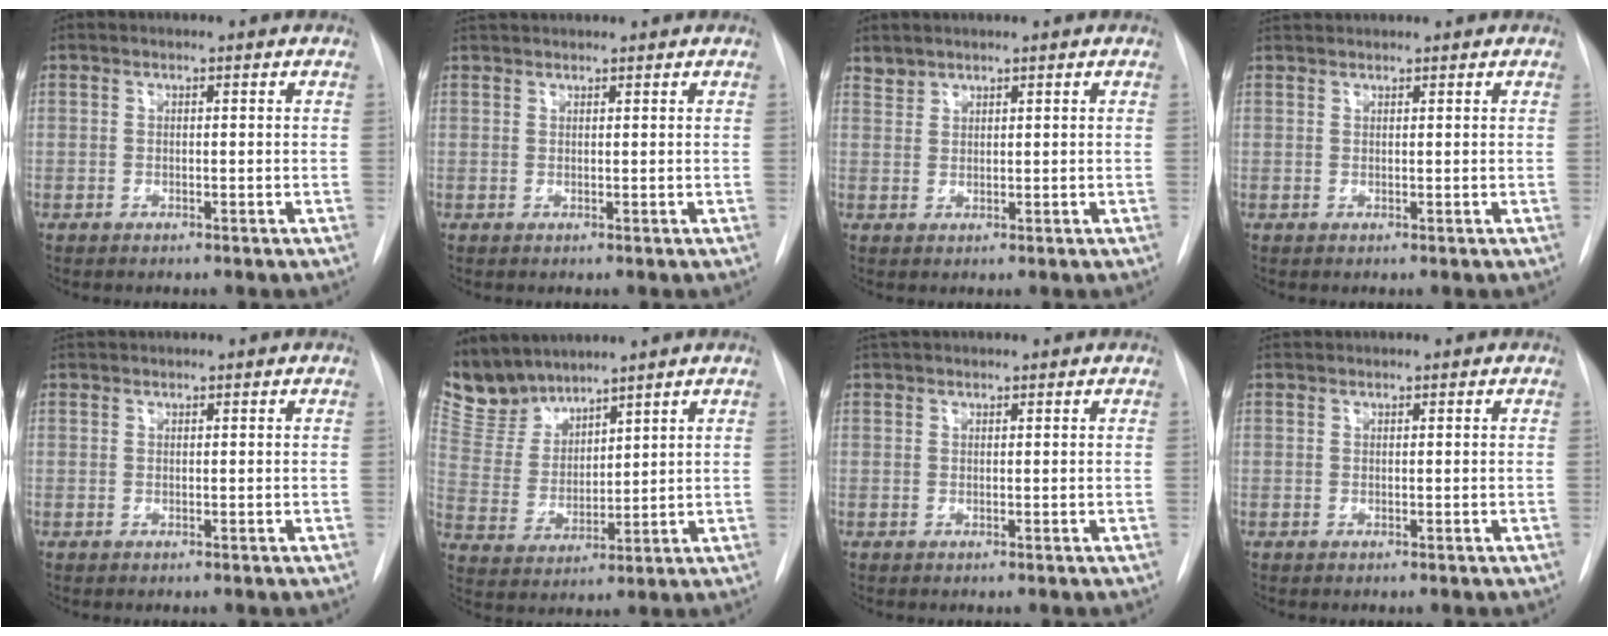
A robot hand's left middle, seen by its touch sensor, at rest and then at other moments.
{"total": 3.4, "force": [3.2, 0.5, 1.0], "torque": [-0.009, 0.035, 0.055]}
{"total": 1.5, "force": [1.4, 0.4, -0.2], "torque": [0.006, 0.005, 0.028]}
{"total": 2.7, "force": [2.6, 0.3, 0.6], "torque": [-0.005, 0.031, 0.047]}
{"total": 2.0, "force": [2.0, 0.2, 0.4], "torque": [-0.005, 0.027, 0.037]}
{"total": 7.9, "force": [7.6, 2.1, 0.7], "torque": [-0.028, 0.006, 0.172]}
{"total": 3.9, "force": [3.6, 0.9, 1.3], "torque": [-0.013, 0.038, 0.059]}
{"total": 1.7, "force": [1.7, 0.1, 0.2], "torque": [-0.004, 0.025, 0.032]}